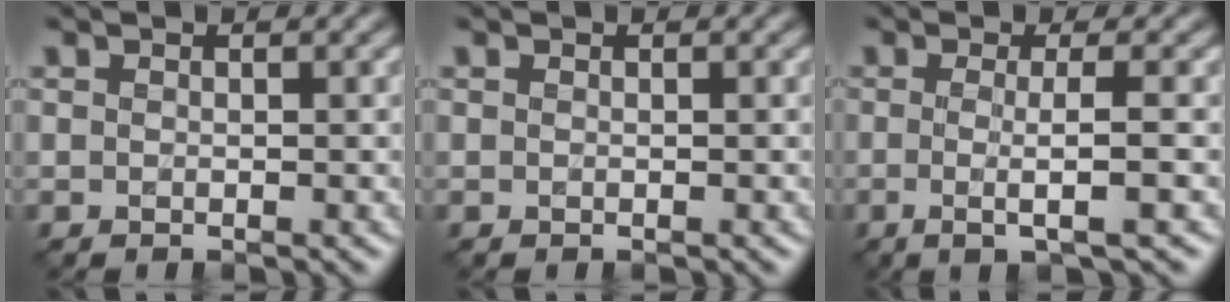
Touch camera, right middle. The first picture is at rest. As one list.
[{"total": 0.0}, {"total": 3.4, "force": [-0.4, 0.7, 3.3], "torque": [-0.051, -0.010, -0.011]}]